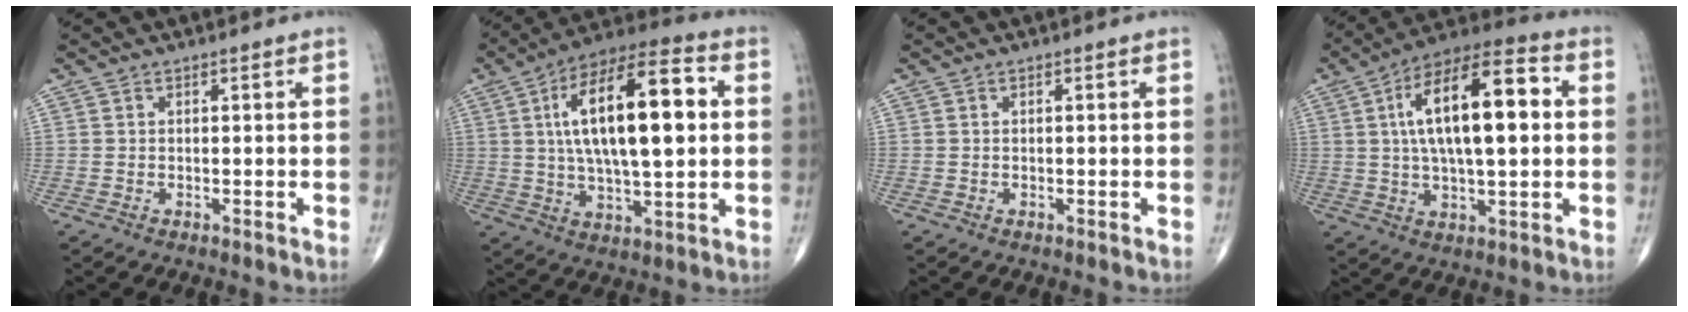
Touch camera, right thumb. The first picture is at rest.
{"total": 21.6, "force": [3.5, 8.2, 19.7], "torque": [-0.325, 0.017, 0.053]}
{"total": 0.0}
{"total": 19.4, "force": [3.0, 7.6, 17.6], "torque": [-0.287, 0.024, 0.044]}